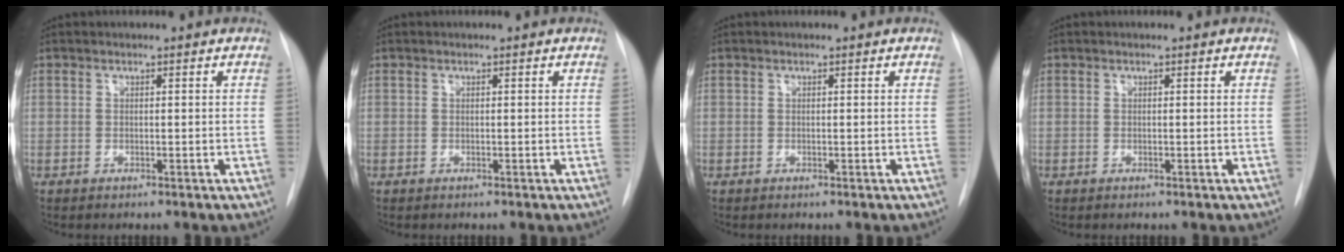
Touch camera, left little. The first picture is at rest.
{"total": 0.0}
{"total": 0.0}
{"total": 0.0}